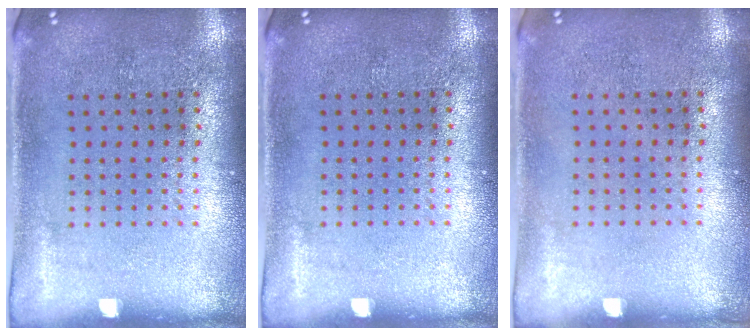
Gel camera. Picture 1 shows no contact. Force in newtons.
{"total": 0.0}
{"total": 0.0}